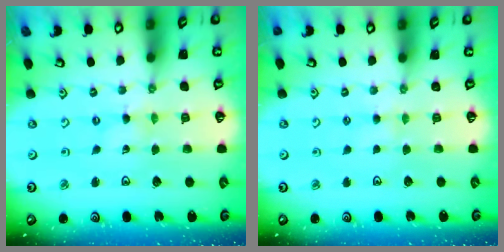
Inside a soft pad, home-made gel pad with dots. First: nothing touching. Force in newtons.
{"total": 2.4, "press": 2.3, "slide": 0.4}